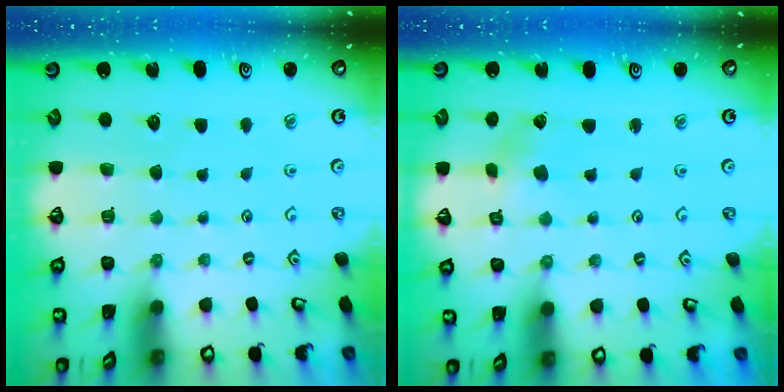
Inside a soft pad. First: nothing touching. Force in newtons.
{"total": 1.7, "press": 1.7, "slide": 0.2}